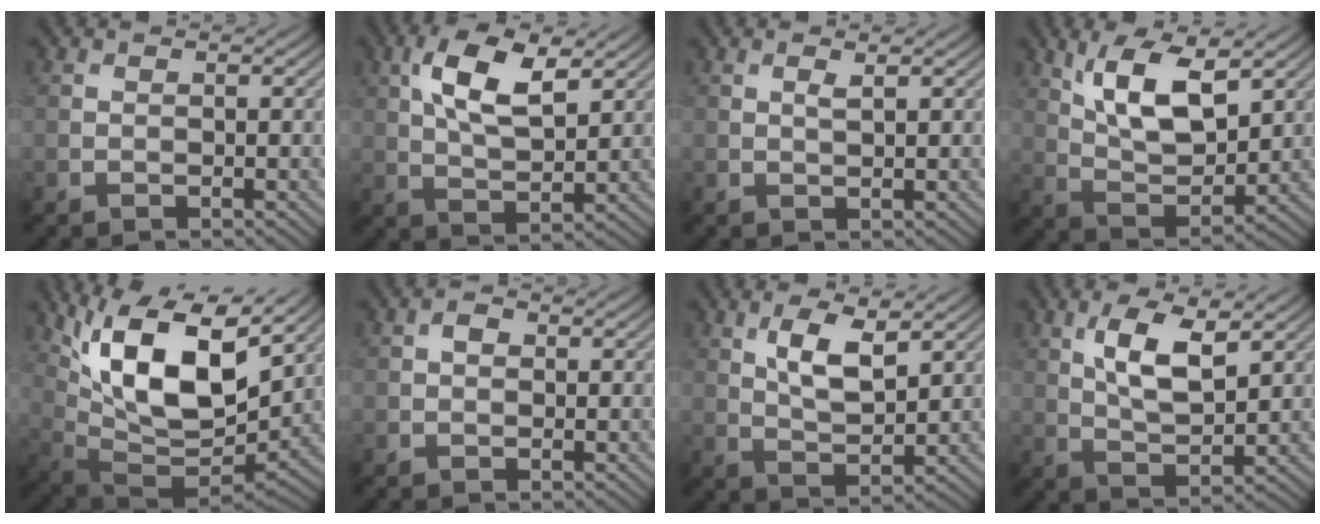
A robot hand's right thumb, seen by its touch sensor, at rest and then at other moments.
{"total": 9.1, "force": [3.8, 4.0, 7.3], "torque": [-0.150, 0.008, 0.070]}
{"total": 1.1, "force": [0.6, 0.1, 0.9], "torque": [-0.020, 0.000, 0.011]}
{"total": 10.2, "force": [4.8, 4.2, 8.0], "torque": [-0.166, -0.001, 0.098]}
{"total": 15.0, "force": [6.6, 6.4, 11.8], "torque": [-0.231, 0.005, 0.124]}
{"total": 1.2, "force": [0.2, 0.9, 0.7], "torque": [-0.012, 0.001, -0.003]}
{"total": 6.4, "force": [2.8, 2.5, 5.2], "torque": [-0.107, -0.007, 0.053]}
{"total": 7.5, "force": [3.0, 2.9, 6.2], "torque": [-0.127, -0.002, 0.056]}